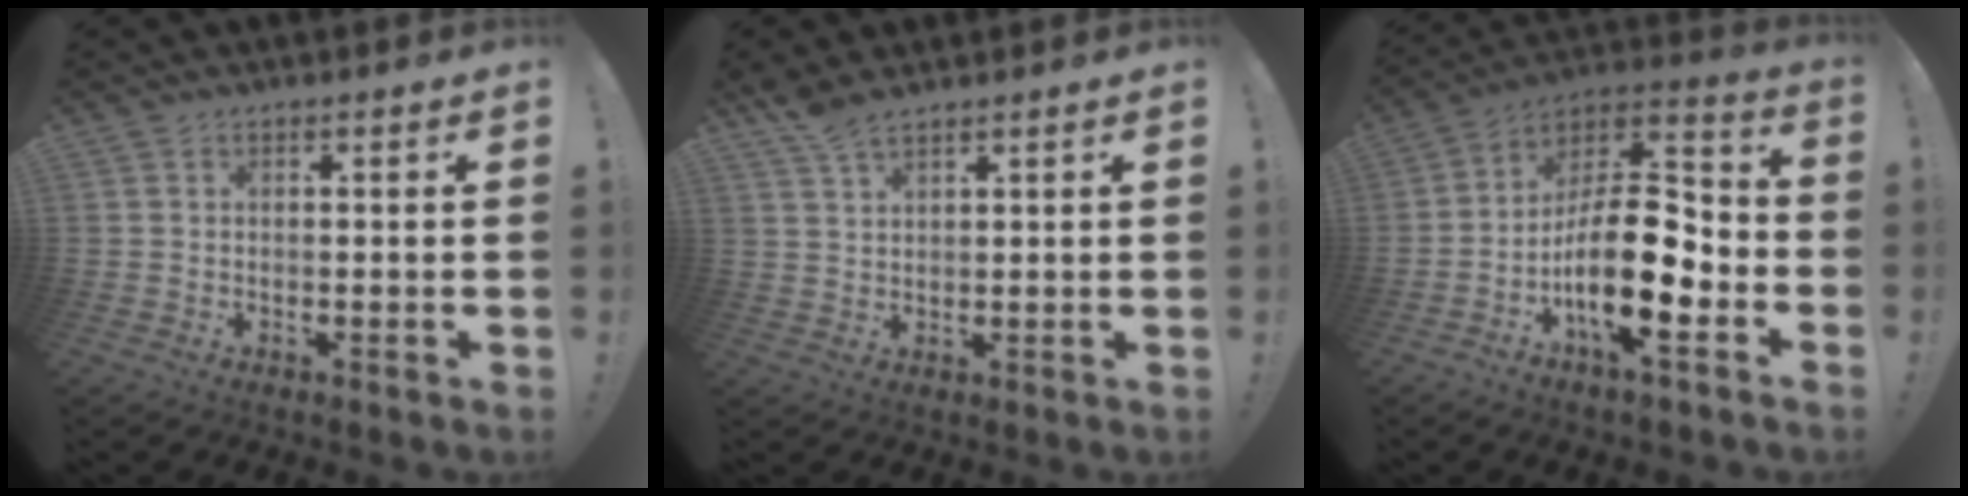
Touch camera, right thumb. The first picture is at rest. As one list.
[{"total": 5.0, "force": [4.2, 1.3, 2.4], "torque": [-0.045, -0.023, 0.078]}, {"total": 19.0, "force": [-6.2, 7.0, 16.5], "torque": [-0.302, 0.021, -0.103]}]